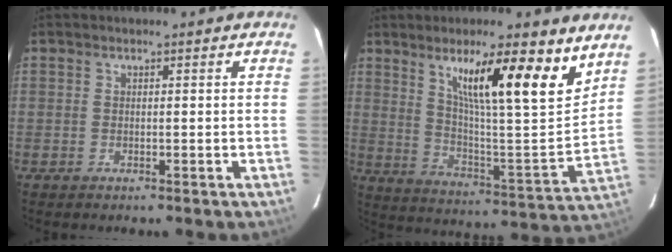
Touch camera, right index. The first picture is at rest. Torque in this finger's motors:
{"motor_torque": [1.12, 1.02, 0.43, 0.21]}